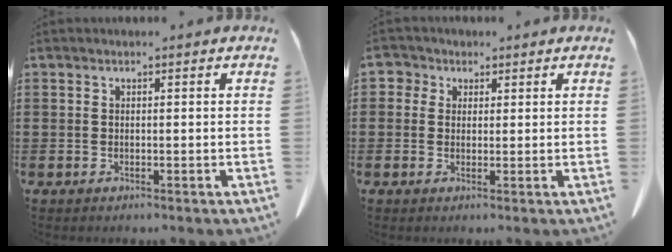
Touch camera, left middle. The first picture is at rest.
{"total": 2.8, "force": [1.3, 2.4, 0.8], "torque": [-0.019, 0.008, 0.021]}